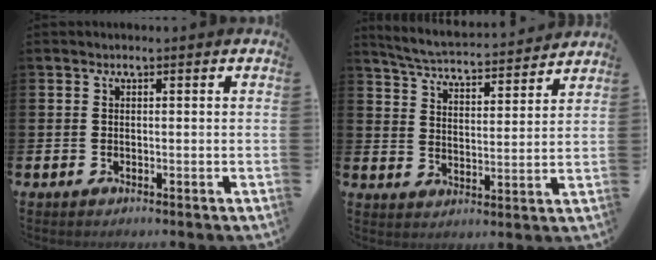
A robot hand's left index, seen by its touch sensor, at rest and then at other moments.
{"total": 5.3, "force": [5.2, 0.3, 1.0], "torque": [-0.041, -0.043, 0.087]}